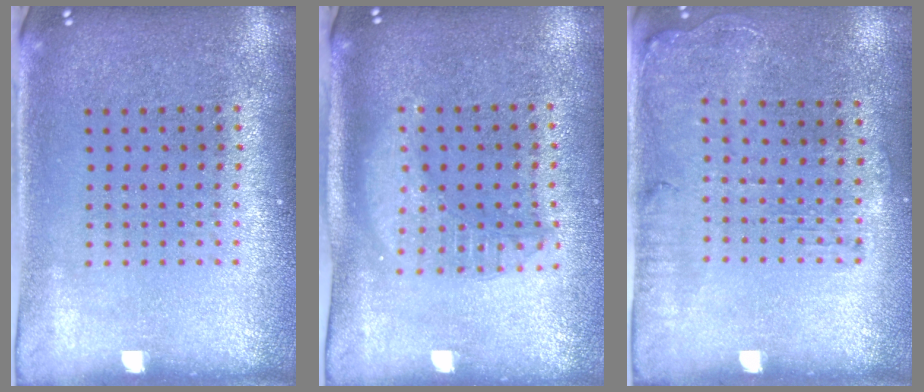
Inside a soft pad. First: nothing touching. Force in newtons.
{"total": 1.7, "press": 1.5, "slide": 0.9}
{"total": 1.3, "press": 1.2, "slide": 0.5}